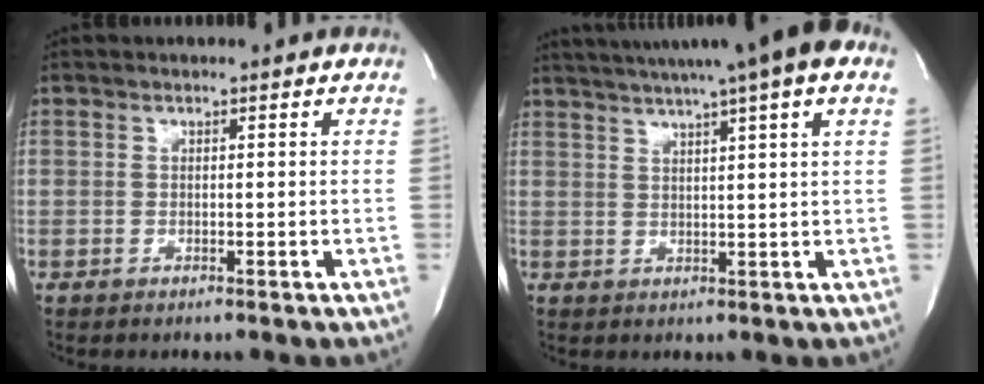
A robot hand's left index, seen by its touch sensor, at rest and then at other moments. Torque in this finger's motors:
{"motor_torque": [0.27, -0.38, 1.01, 0.21]}